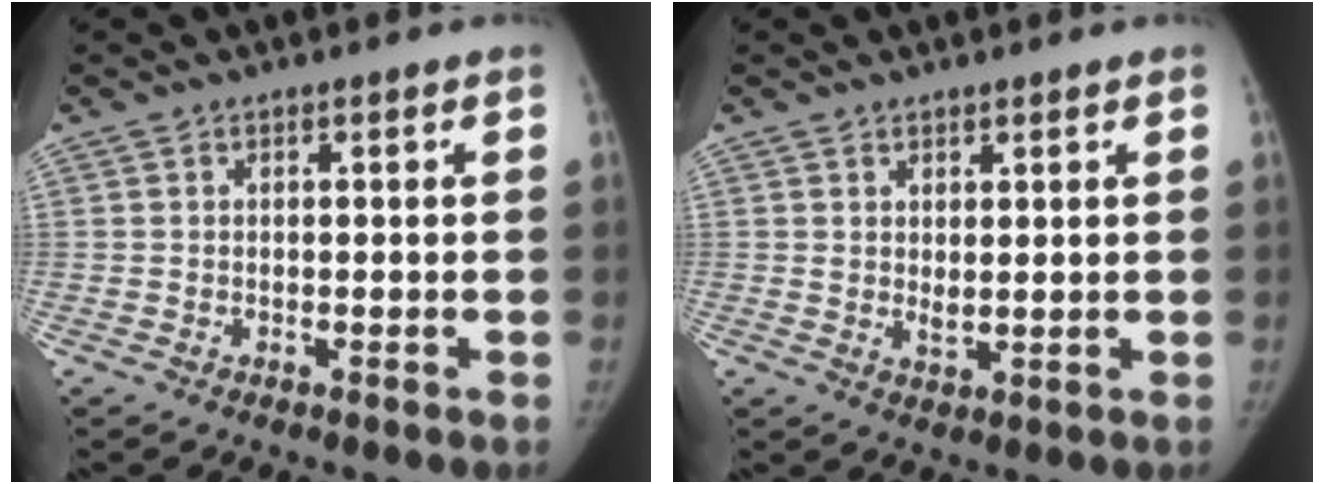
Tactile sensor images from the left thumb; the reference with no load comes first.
{"total": 2.6, "force": [0.9, 1.1, 2.1], "torque": [-0.035, -0.014, 0.021]}